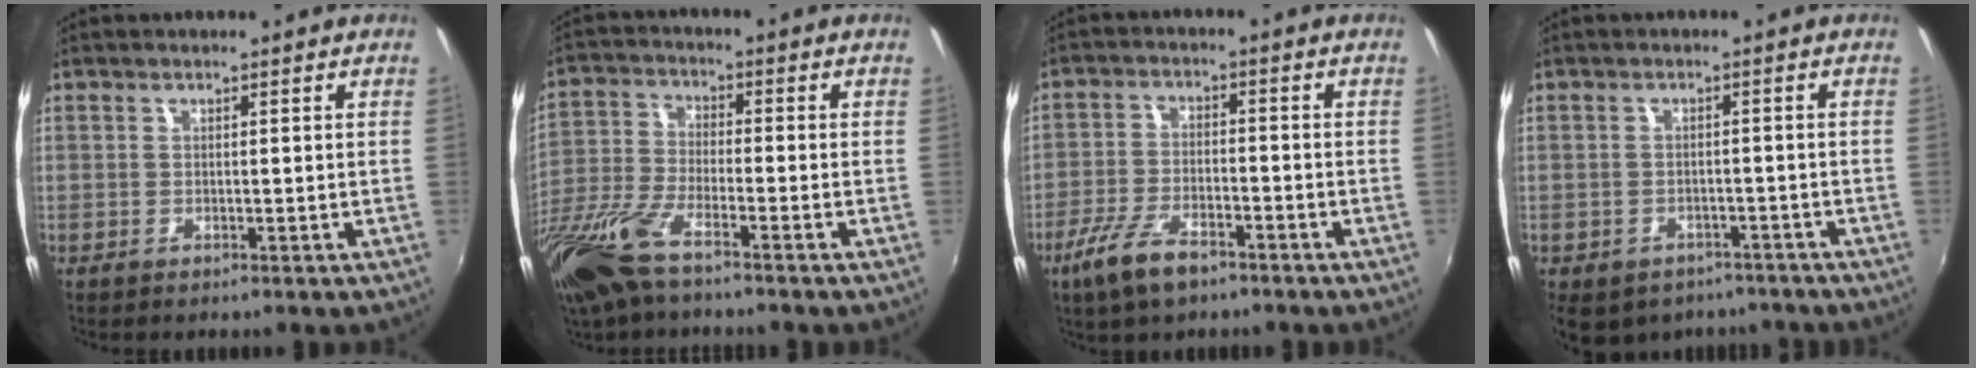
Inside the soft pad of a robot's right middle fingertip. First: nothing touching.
{"total": 14.2, "force": [-9.9, 3.8, 9.5], "torque": [-0.215, -0.033, -0.202]}
{"total": 8.7, "force": [-5.8, 3.1, 5.7], "torque": [-0.135, -0.011, -0.111]}
{"total": 11.5, "force": [-8.1, 6.7, 4.7], "torque": [-0.109, -0.017, -0.099]}